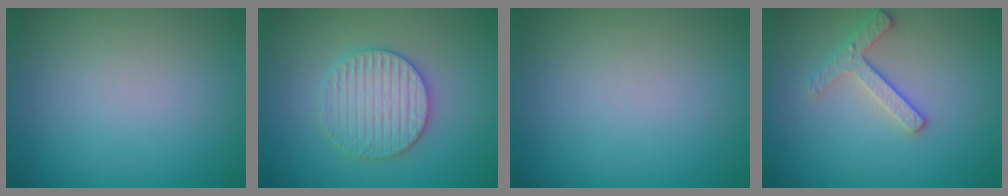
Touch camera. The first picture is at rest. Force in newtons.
{"total": 4.0, "press": 3.9, "slide": 0.8}
{"total": 0.0}
{"total": 2.5, "press": 2.4, "slide": 0.7}